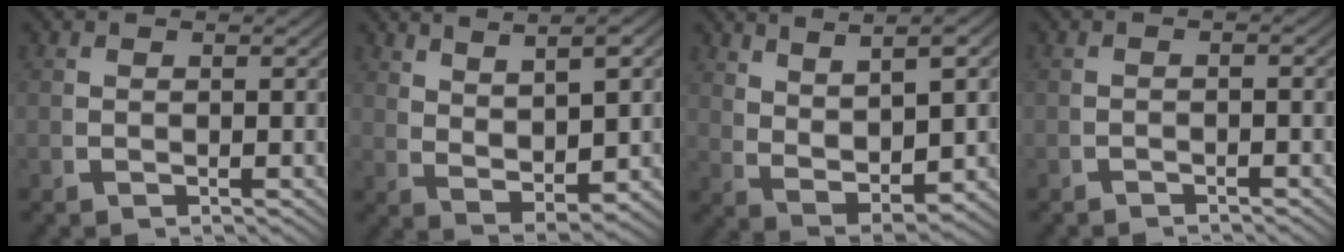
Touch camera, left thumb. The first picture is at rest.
{"total": 6.3, "force": [2.4, 3.1, 4.8], "torque": [-0.084, -0.008, 0.056]}
{"total": 7.6, "force": [2.1, 4.4, 5.8], "torque": [-0.114, -0.017, 0.052]}
{"total": 1.2, "force": [-1.2, 0.0, 0.2], "torque": [-0.002, -0.001, -0.022]}